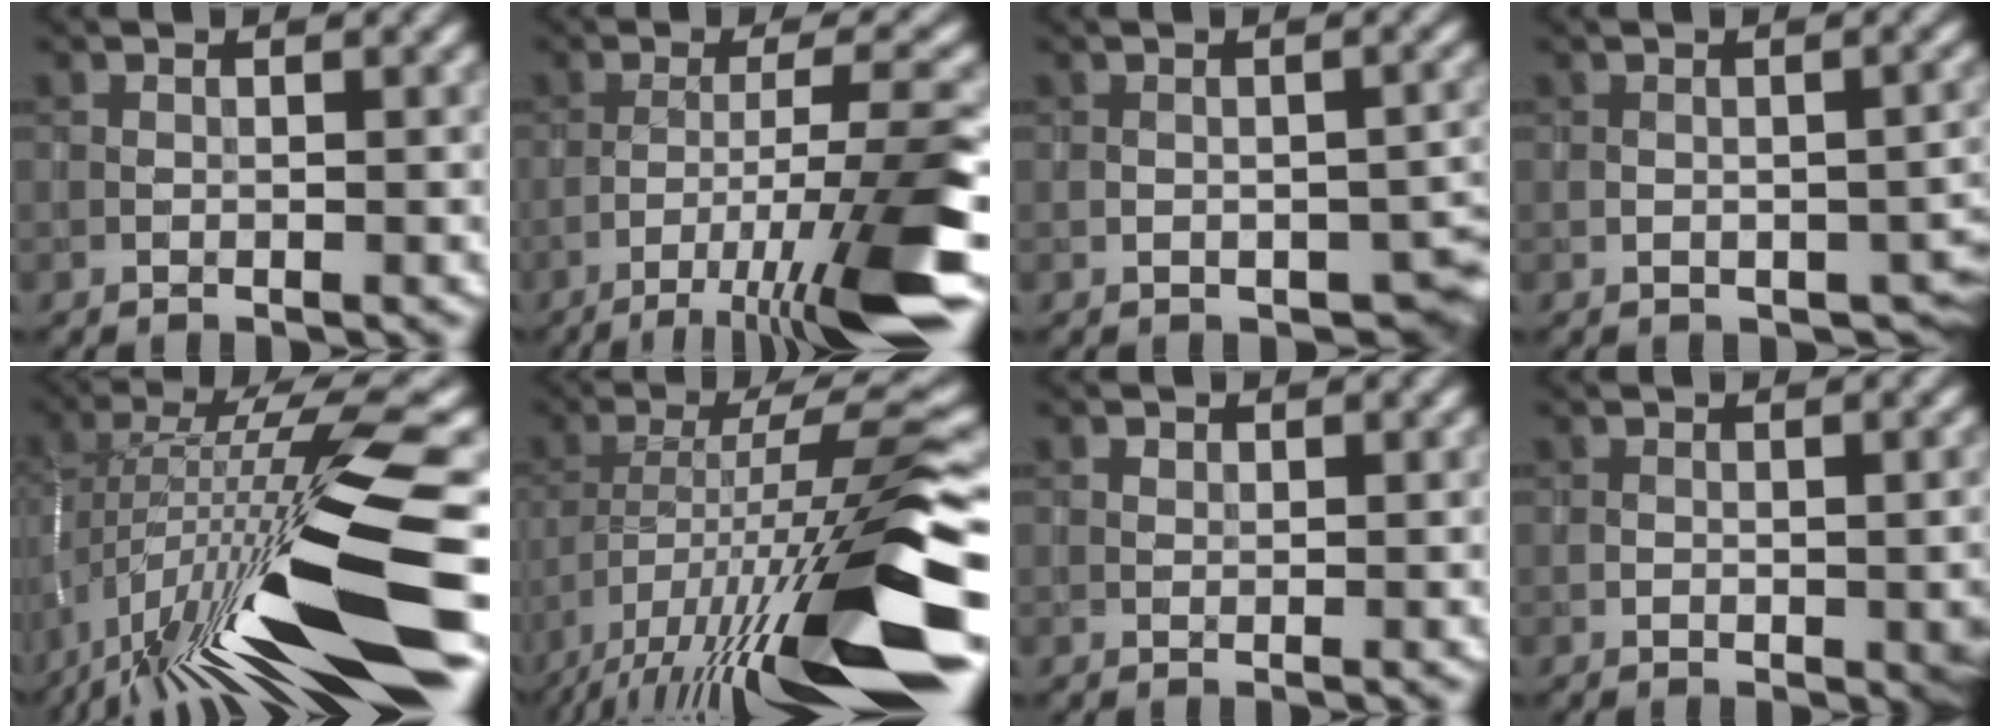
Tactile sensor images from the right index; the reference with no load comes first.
{"total": 11.0, "force": [-5.9, 1.0, 9.2], "torque": [-0.135, 0.010, -0.094]}
{"total": 2.8, "force": [-1.0, 1.6, 2.0], "torque": [-0.024, -0.010, -0.006]}
{"total": 3.1, "force": [-1.1, 1.7, 2.3], "torque": [-0.027, -0.009, -0.008]}
{"total": 15.9, "force": [-5.8, 3.1, 14.5], "torque": [-0.263, 0.022, -0.087]}
{"total": 15.4, "force": [-7.0, 2.5, 13.4], "torque": [-0.229, 0.009, -0.110]}
{"total": 0.6, "force": [0.3, 0.3, 0.5], "torque": [-0.010, -0.001, 0.005]}
{"total": 1.7, "force": [-0.3, 0.6, 1.5], "torque": [-0.016, -0.004, -0.001]}